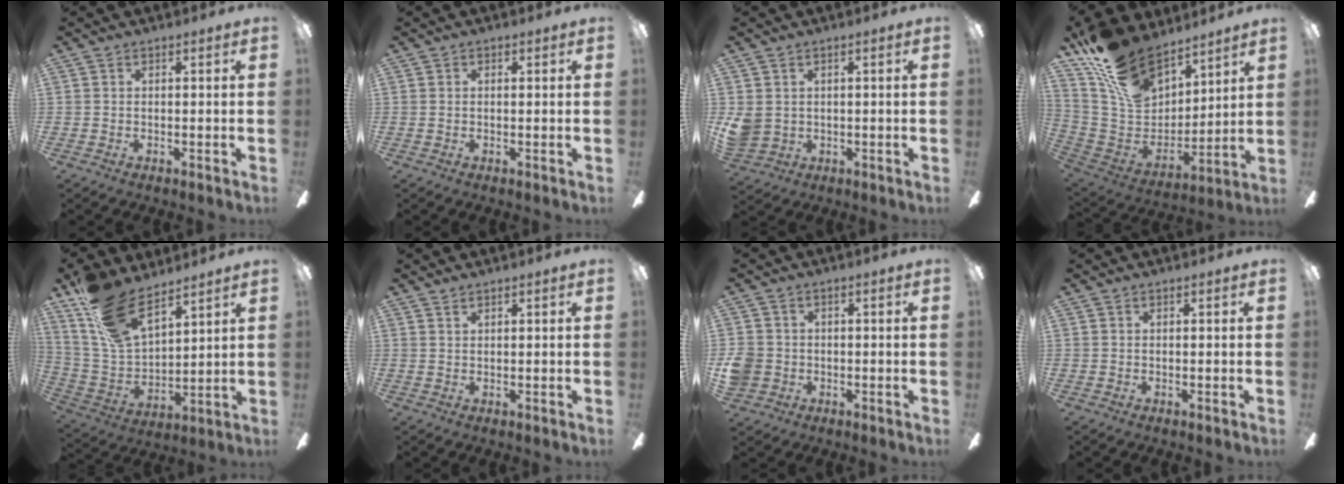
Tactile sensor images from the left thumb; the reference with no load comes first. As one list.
[{"total": 0.6, "force": [0.2, 0.4, 0.4], "torque": [-0.001, -0.001, 0.002]}, {"total": 4.5, "force": [0.9, 4.1, 1.7], "torque": [-0.042, 0.003, 0.018]}, {"total": 20.6, "force": [14.8, 10.7, 9.5], "torque": [-0.196, -0.081, 0.280]}, {"total": 17.6, "force": [13.2, 7.2, 9.1], "torque": [-0.199, -0.070, 0.245]}, {"total": 1.0, "force": [0.9, 0.3, 0.2], "torque": [-0.005, 0.000, 0.017]}, {"total": 4.8, "force": [-0.7, 4.5, 1.5], "torque": [-0.035, 0.010, -0.012]}, {"total": 0.0}]